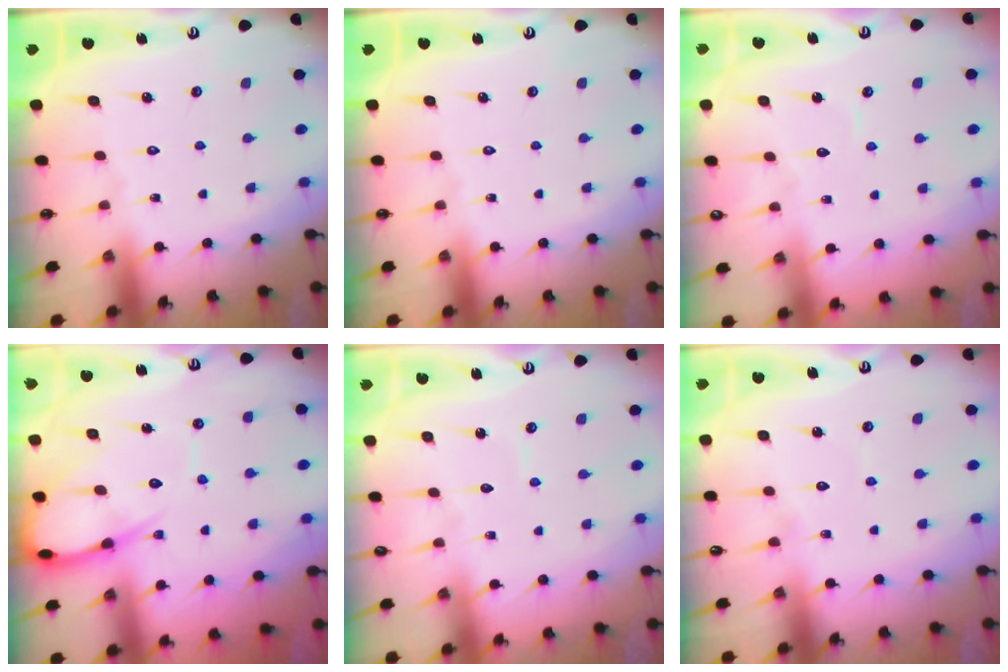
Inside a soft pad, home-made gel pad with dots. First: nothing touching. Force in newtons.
{"total": 0.0}
{"total": 3.1, "press": 3.1, "slide": 0.3}
{"total": 10.2, "press": 10.2, "slide": 1.1}
{"total": 3.7, "press": 3.7, "slide": 0.3}
{"total": 4.7, "press": 4.7, "slide": 0.4}